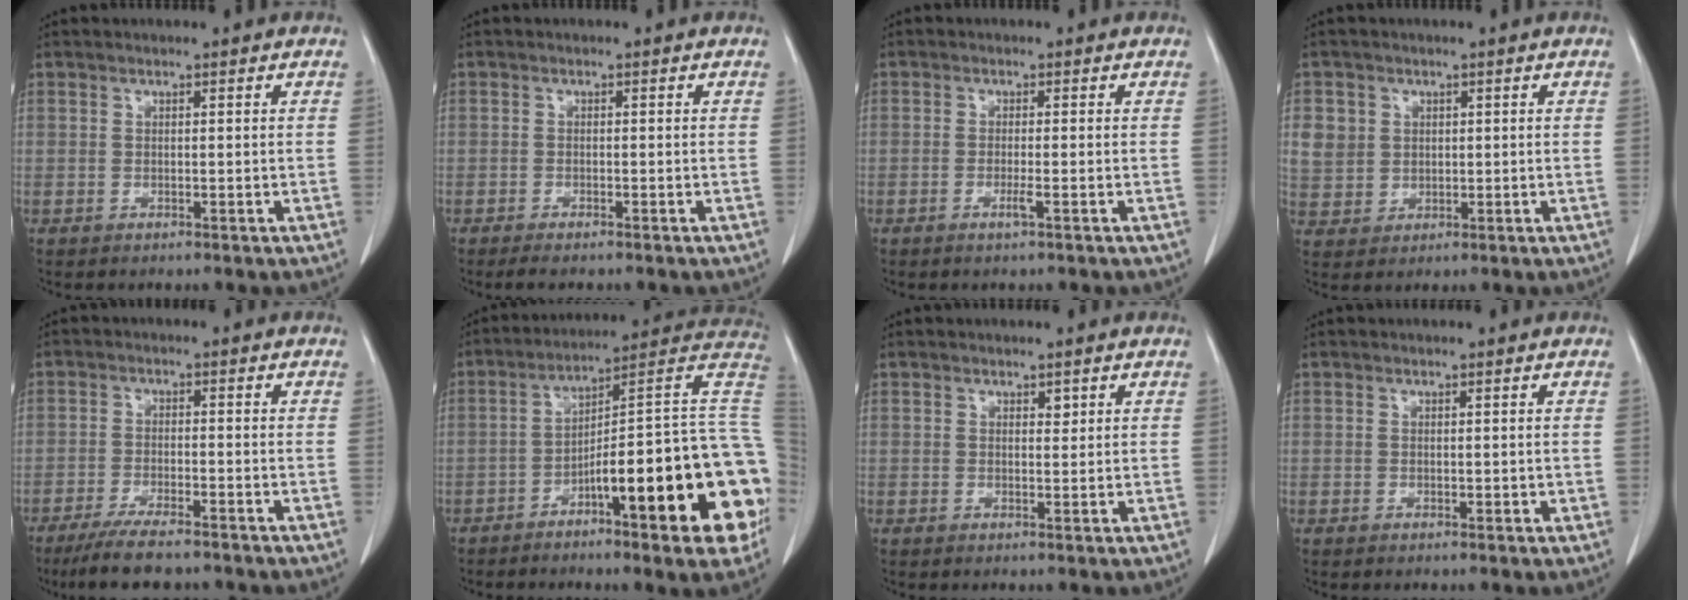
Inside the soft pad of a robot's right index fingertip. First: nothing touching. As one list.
[{"total": 2.5, "force": [-2.0, 0.4, 1.4], "torque": [-0.021, -0.005, -0.028]}, {"total": 1.4, "force": [-0.7, -0.1, 1.3], "torque": [-0.026, -0.001, -0.013]}, {"total": 5.6, "force": [1.6, 5.3, 1.1], "torque": [-0.023, 0.010, 0.044]}, {"total": 8.7, "force": [-7.2, 1.2, 4.8], "torque": [-0.081, -0.019, -0.116]}, {"total": 23.7, "force": [-6.9, 2.8, 22.5], "torque": [-0.226, 0.029, -0.095]}, {"total": 0.9, "force": [0.5, 0.5, 0.6], "torque": [-0.007, -0.003, 0.006]}, {"total": 0.6, "force": [0.0, 0.5, 0.3], "torque": [-0.003, 0.003, 0.003]}]